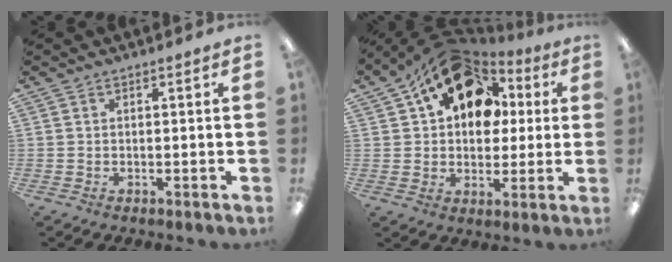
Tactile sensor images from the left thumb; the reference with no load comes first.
{"total": 18.2, "force": [8.7, 12.1, 10.4], "torque": [-0.173, -0.027, 0.159]}